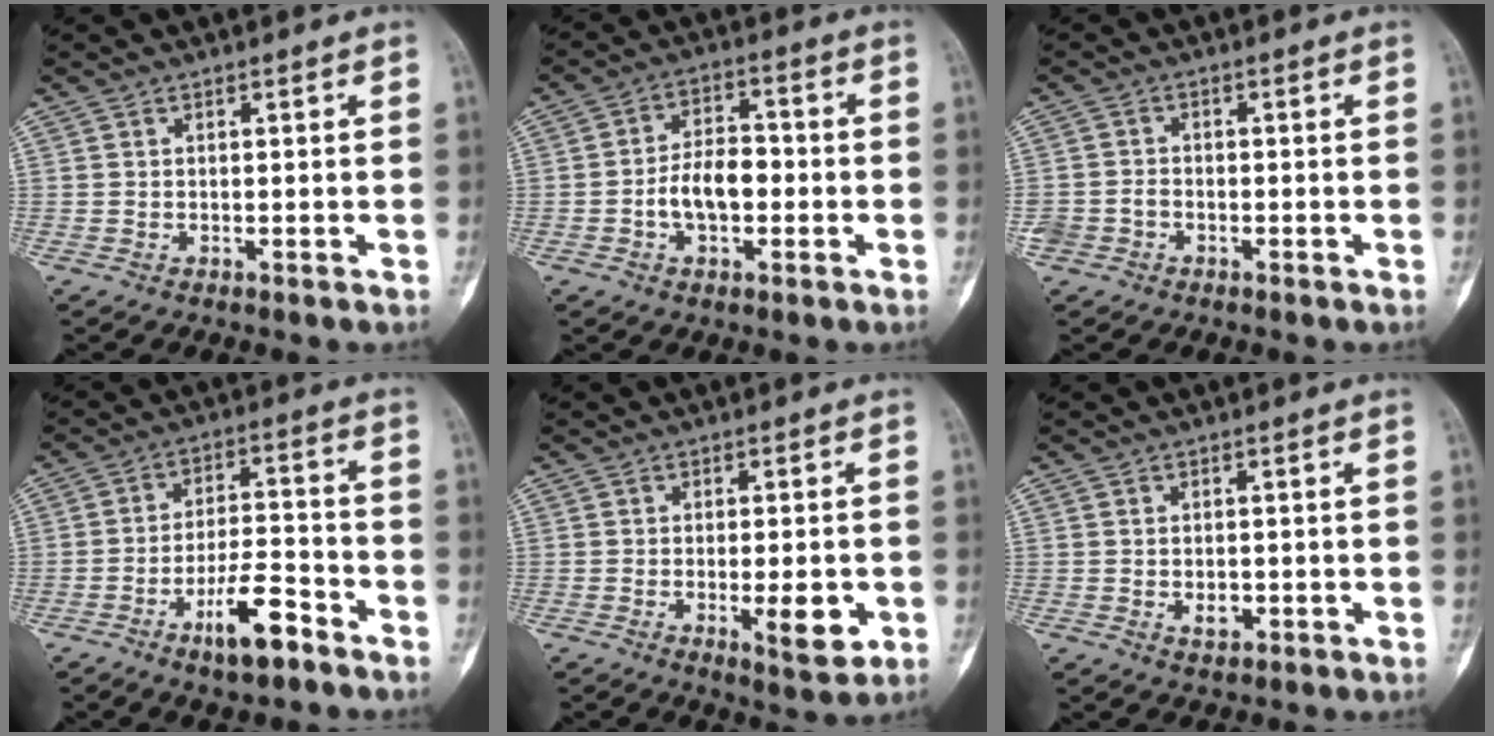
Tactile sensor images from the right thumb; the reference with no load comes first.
{"total": 8.3, "force": [-1.7, 4.9, 6.5], "torque": [-0.103, 0.027, -0.034]}
{"total": 3.6, "force": [-1.5, 3.0, 1.3], "torque": [-0.018, 0.017, -0.027]}
{"total": 10.1, "force": [-5.8, 3.4, 7.5], "torque": [-0.125, 0.040, -0.097]}
{"total": 7.2, "force": [-1.8, 2.5, 6.5], "torque": [-0.089, -0.009, -0.020]}
{"total": 2.8, "force": [-0.5, 1.9, 2.0], "torque": [-0.027, 0.000, -0.004]}